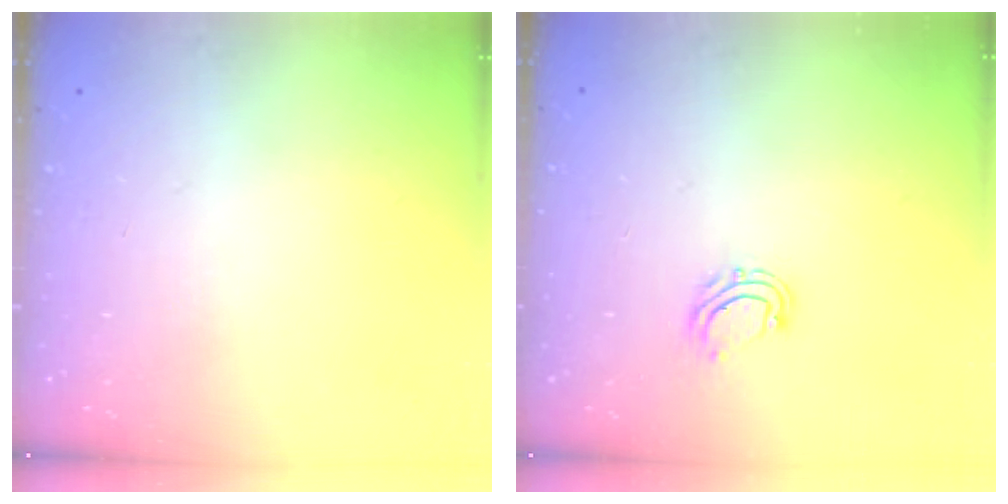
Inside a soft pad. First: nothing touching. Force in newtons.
{"total": 5.8, "press": 5.7, "slide": 1.1}